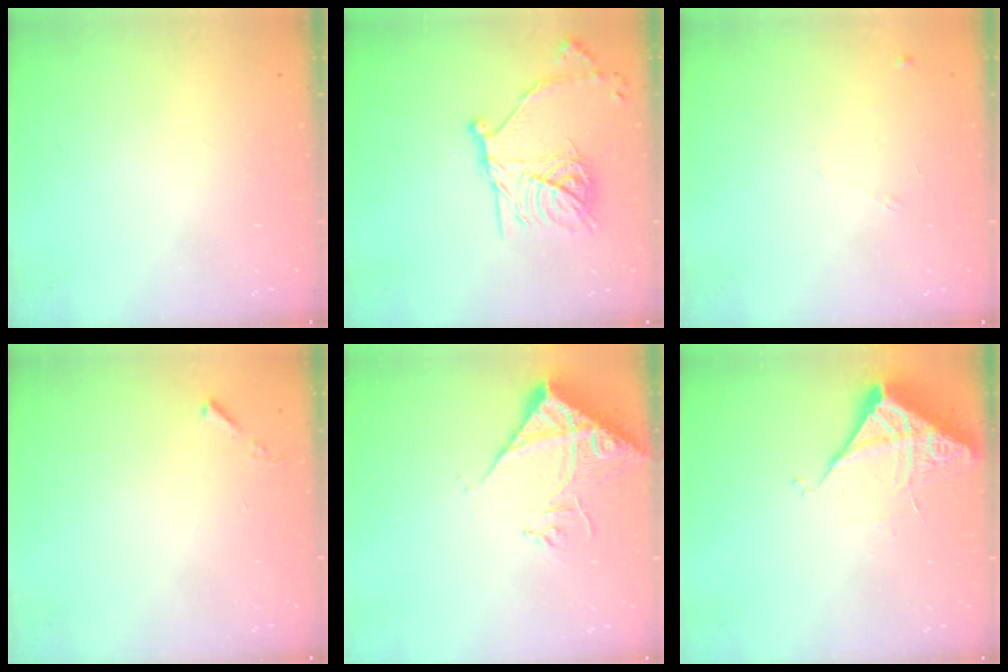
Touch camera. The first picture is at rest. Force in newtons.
{"total": 19.4, "press": 19.3, "slide": 1.5}
{"total": 5.7, "press": 5.6, "slide": 0.7}
{"total": 3.2, "press": 3.2, "slide": 0.5}
{"total": 11.7, "press": 11.6, "slide": 1.5}
{"total": 5.8, "press": 5.8, "slide": 0.2}